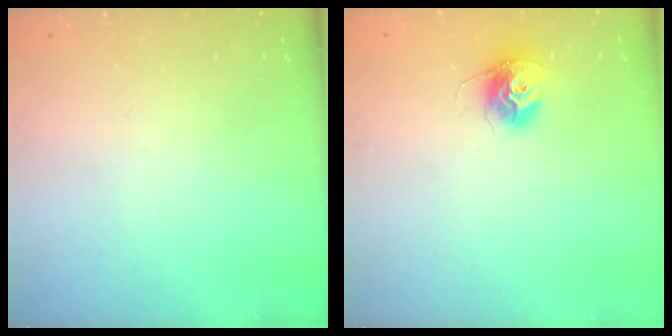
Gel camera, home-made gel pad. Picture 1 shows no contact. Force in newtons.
{"total": 10.6, "press": 10.5, "slide": 0.7}